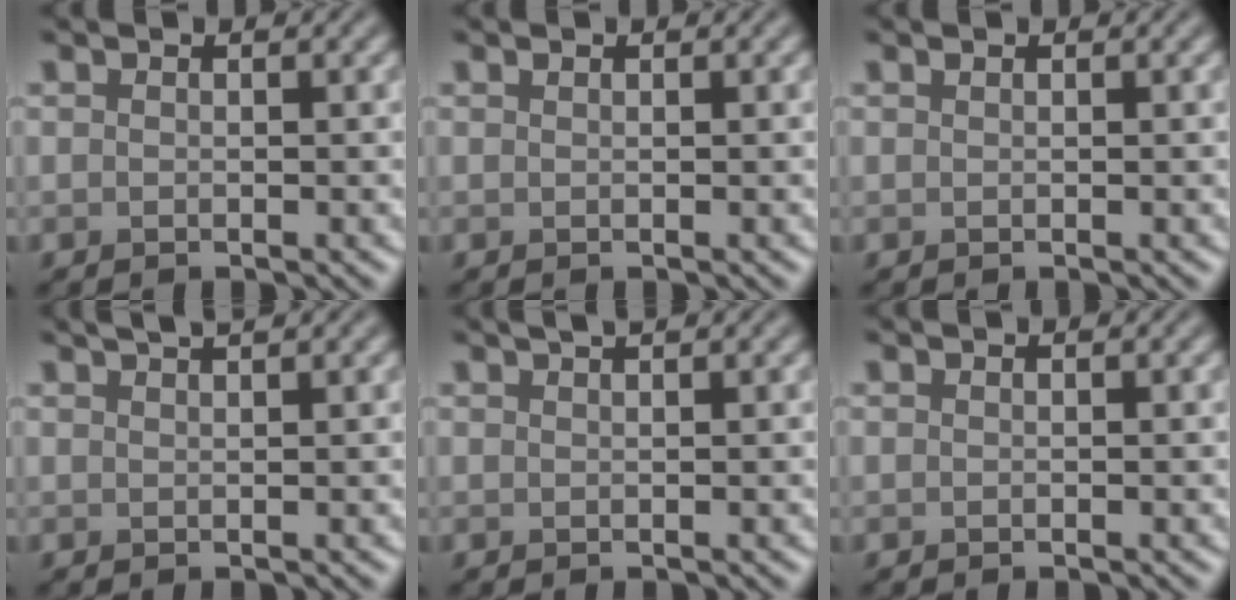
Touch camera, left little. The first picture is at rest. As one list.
[{"total": 0.0}, {"total": 0.0}, {"total": 2.2, "force": [1.6, 0.5, 1.4], "torque": [-0.006, 0.006, 0.013]}, {"total": 1.4, "force": [1.0, 0.4, 0.9], "torque": [-0.007, 0.000, 0.009]}, {"total": 0.0}]